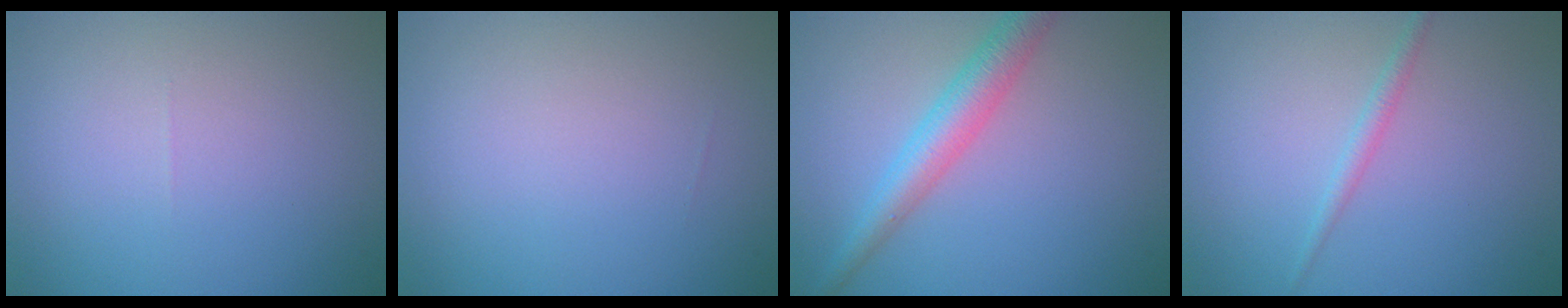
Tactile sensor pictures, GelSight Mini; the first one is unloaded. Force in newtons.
{"total": 0.0}
{"total": 3.8, "press": 3.8, "slide": 0.1}
{"total": 1.1, "press": 1.1, "slide": 0.0}